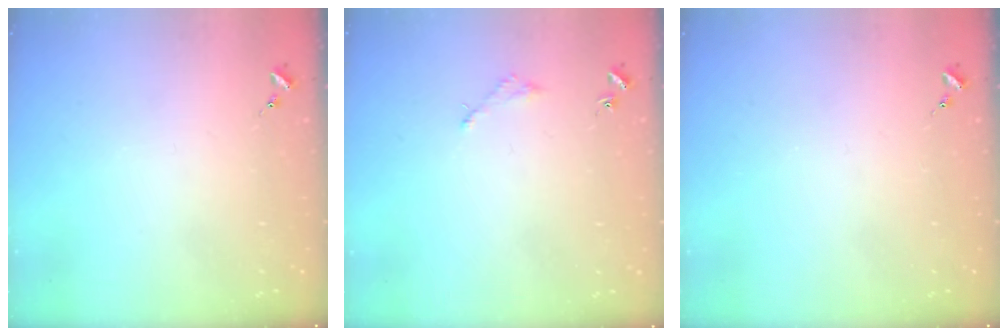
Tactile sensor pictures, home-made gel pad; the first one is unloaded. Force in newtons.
{"total": 2.0, "press": 2.0, "slide": 0.2}
{"total": 0.0}